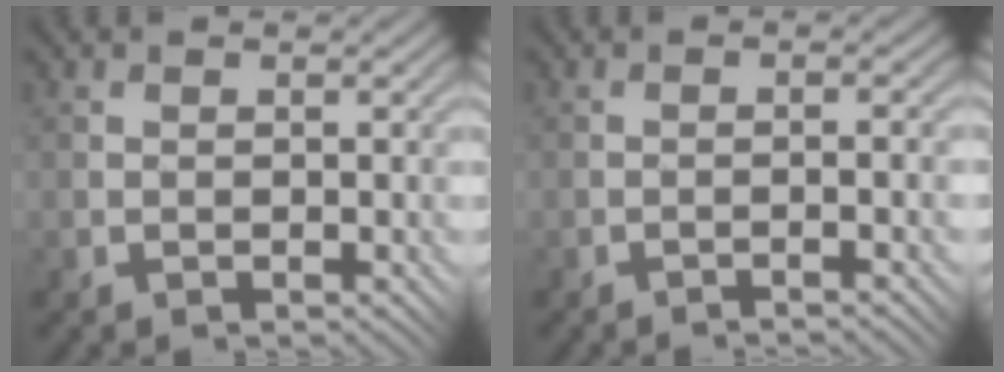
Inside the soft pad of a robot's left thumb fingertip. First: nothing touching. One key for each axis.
{"total": 2.3, "fx": -1.3, "fy": -0.4, "fz": 1.9, "tx": -0.026, "ty": 0.012, "tz": -0.023}